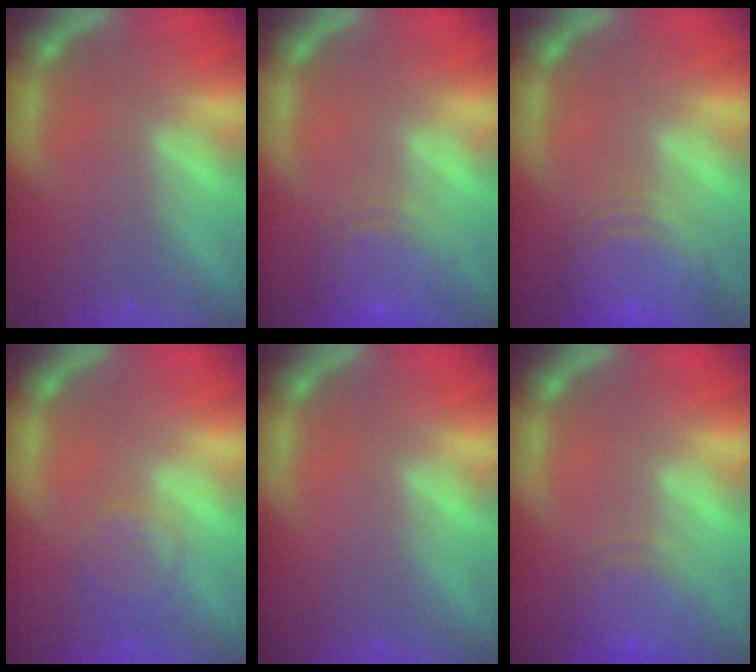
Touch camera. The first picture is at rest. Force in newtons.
{"total": 6.1}
{"total": 9.1}
{"total": 2.9}
{"total": 0.0}
{"total": 5.1}